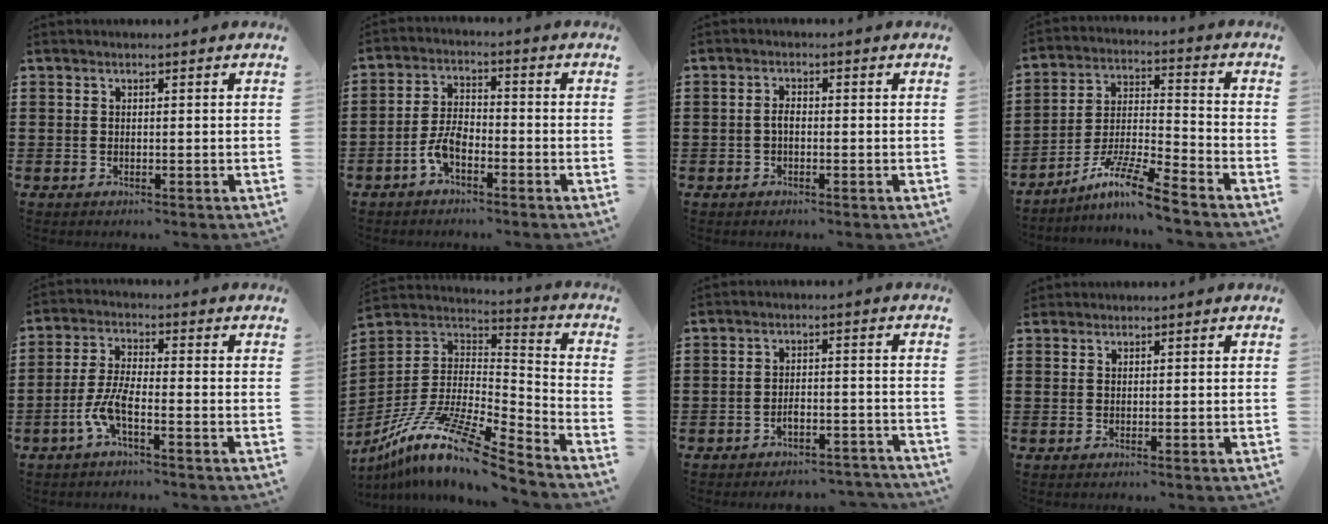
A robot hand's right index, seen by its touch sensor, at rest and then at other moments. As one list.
[{"total": 5.0, "force": [-2.7, 2.1, 3.7], "torque": [-0.091, 0.003, -0.057]}, {"total": 1.5, "force": [-0.4, 0.5, 1.3], "torque": [-0.034, -0.003, -0.010]}, {"total": 9.6, "force": [-7.9, 0.1, 5.5], "torque": [-0.109, 0.003, -0.157]}, {"total": 5.6, "force": [-2.9, 1.1, 4.7], "torque": [-0.113, -0.010, -0.059]}, {"total": 13.1, "force": [-9.4, 2.2, 8.9], "torque": [-0.185, 0.004, -0.184]}, {"total": 3.2, "force": [-3.0, 0.5, 1.0], "torque": [-0.021, 0.005, -0.063]}, {"total": 0.6, "force": [0.6, 0.2, -0.1], "torque": [0.002, 0.001, 0.011]}]